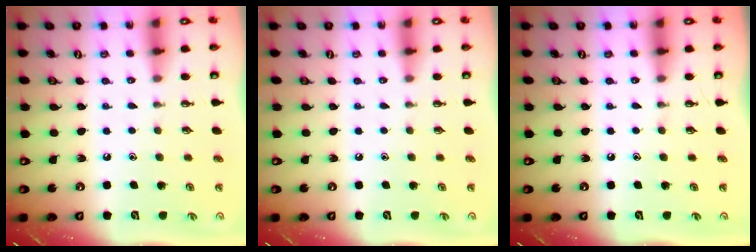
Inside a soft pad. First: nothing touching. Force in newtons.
{"total": 0.0}
{"total": 0.0}